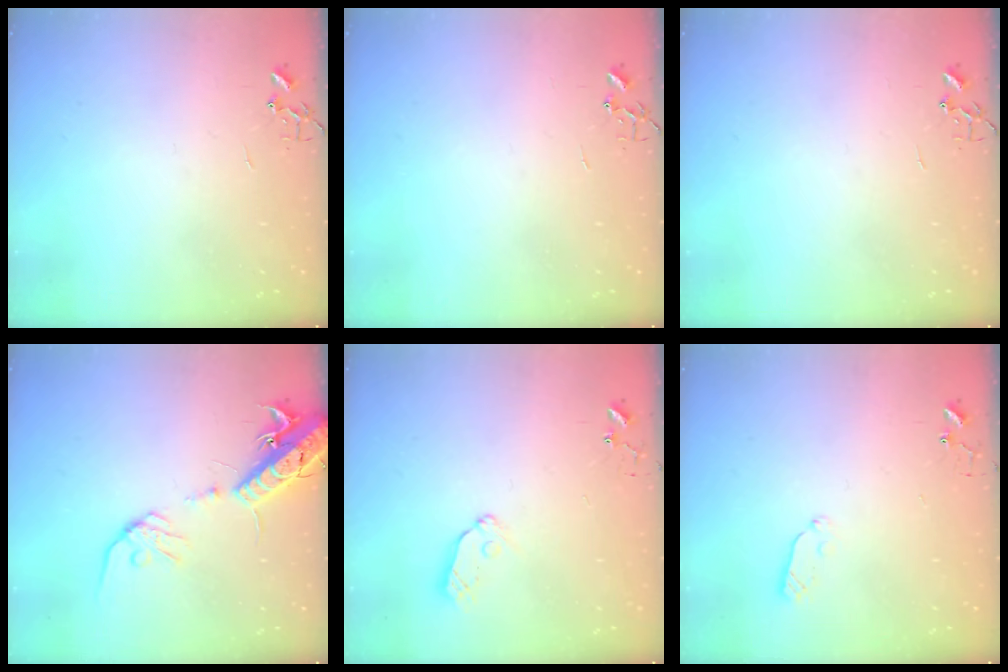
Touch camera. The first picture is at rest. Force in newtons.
{"total": 0.0}
{"total": 0.0}
{"total": 16.5, "press": 16.2, "slide": 3.6}
{"total": 7.3, "press": 7.3, "slide": 0.4}
{"total": 4.5, "press": 4.5, "slide": 0.4}